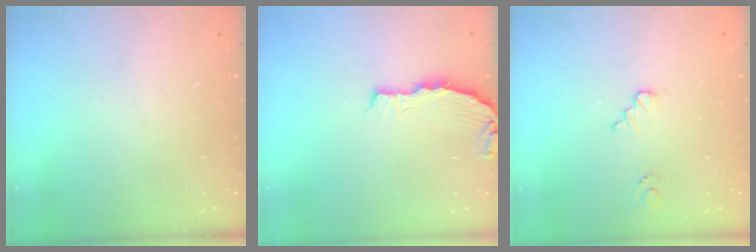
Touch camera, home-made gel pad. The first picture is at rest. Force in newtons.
{"total": 4.3, "press": 4.3, "slide": 0.3}
{"total": 1.3, "press": 1.3, "slide": 0.2}